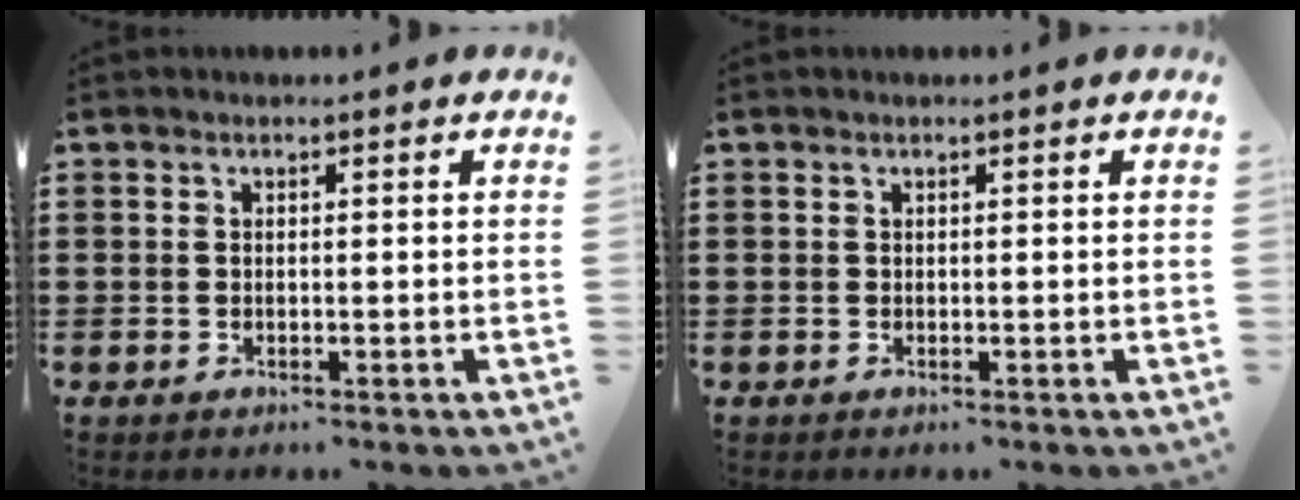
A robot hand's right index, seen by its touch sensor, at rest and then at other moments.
{"total": 0.0}